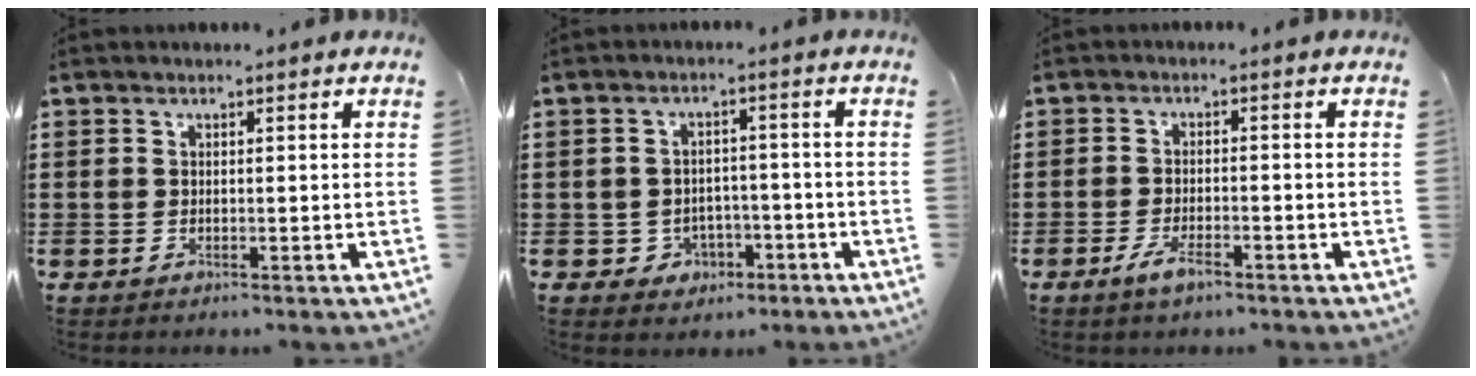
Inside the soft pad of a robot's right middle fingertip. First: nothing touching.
{"total": 2.9, "force": [-1.9, 2.1, 0.7], "torque": [-0.021, 0.006, -0.043]}
{"total": 3.3, "force": [-2.0, 0.9, 2.5], "torque": [-0.055, -0.001, -0.040]}